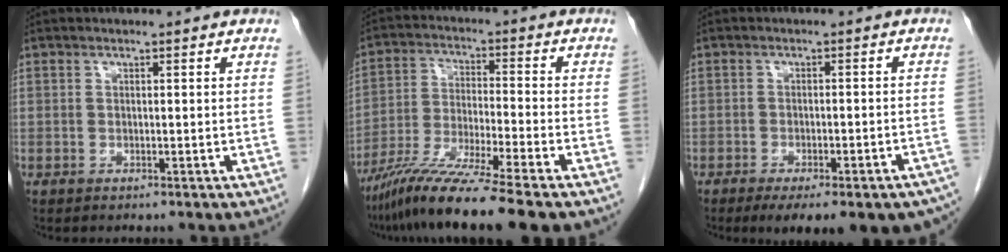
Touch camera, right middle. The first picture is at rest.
{"total": 13.1, "force": [-10.2, -1.4, 8.1], "torque": [-0.146, -0.039, -0.176]}
{"total": 17.1, "force": [-13.1, 4.1, 10.2], "torque": [-0.094, -0.001, -0.154]}